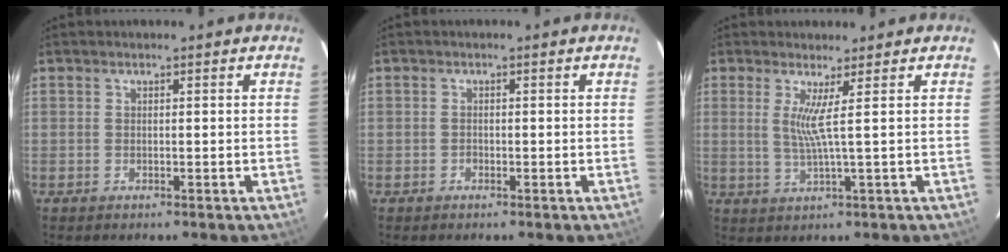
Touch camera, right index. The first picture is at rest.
{"total": 0.9, "force": [-0.5, 0.7, 0.1], "torque": [-0.001, 0.002, -0.008]}
{"total": 3.4, "force": [1.0, -1.3, 3.0], "torque": [-0.053, -0.015, 0.016]}